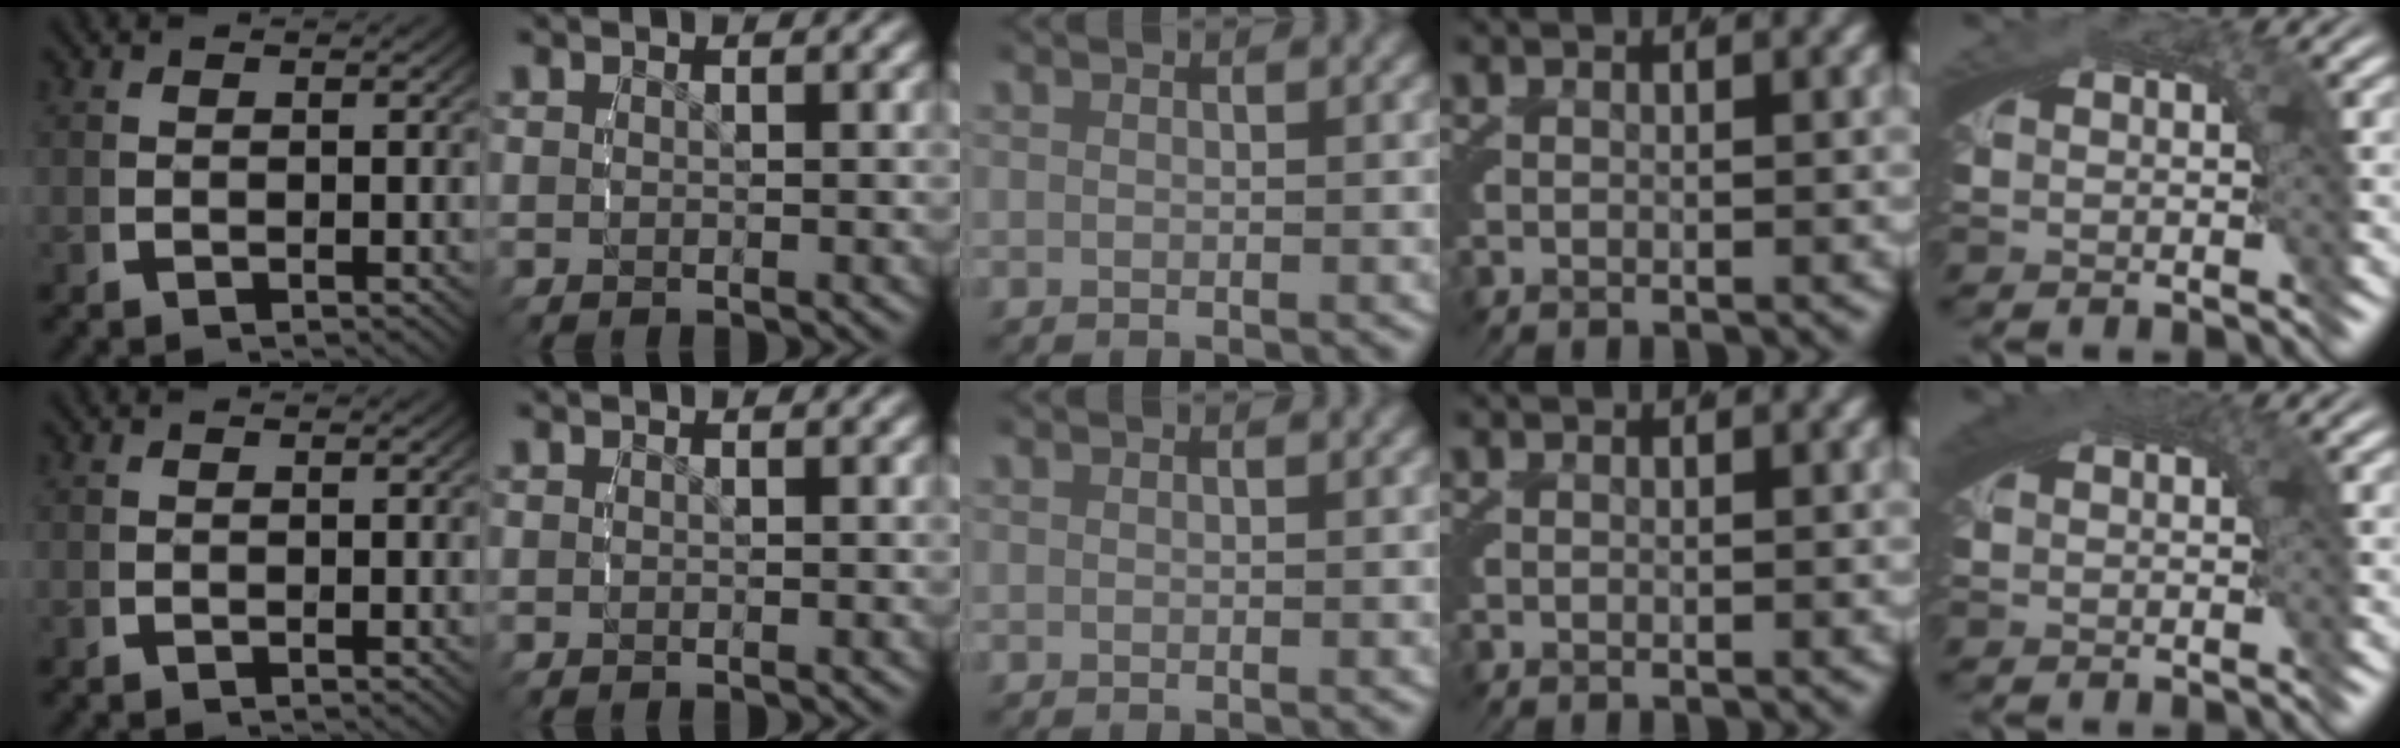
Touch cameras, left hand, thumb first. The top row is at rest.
{"little": {"total": 1.7, "force": [0.7, 0.2, 1.5], "torque": [-0.019, 0.007, 0.012]}}